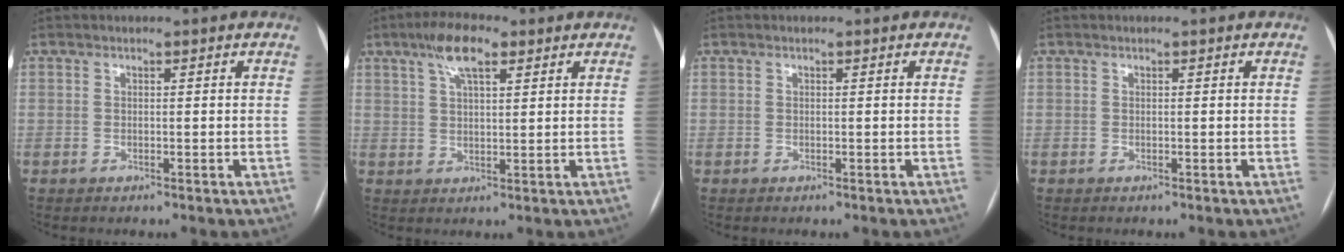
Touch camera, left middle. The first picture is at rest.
{"total": 6.7, "force": [3.9, 2.0, 5.1], "torque": [-0.099, 0.018, 0.067]}
{"total": 0.0}
{"total": 0.0}